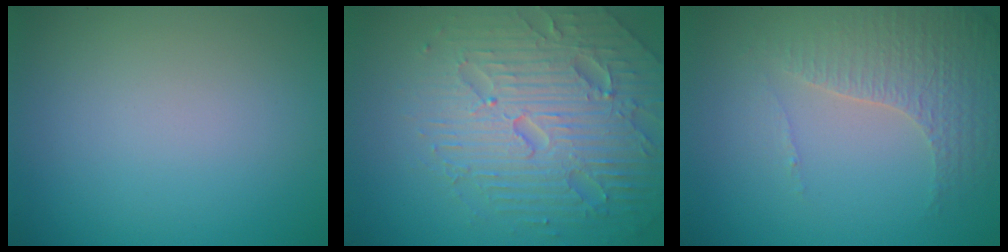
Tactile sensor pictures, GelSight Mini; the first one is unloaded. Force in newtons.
{"total": 7.4, "press": 7.3, "slide": 1.6}
{"total": 4.3, "press": 3.1, "slide": 3.0}